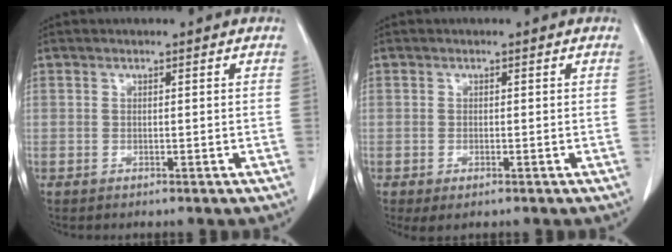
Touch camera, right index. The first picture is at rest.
{"total": 1.9, "force": [-1.0, 0.7, 1.5], "torque": [-0.027, -0.005, -0.010]}